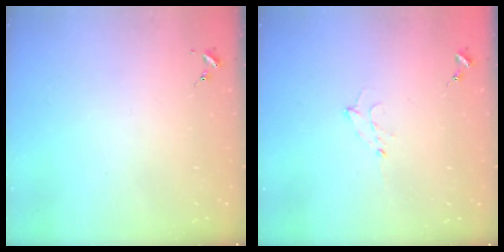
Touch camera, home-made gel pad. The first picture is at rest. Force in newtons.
{"total": 5.7, "press": 5.6, "slide": 0.7}